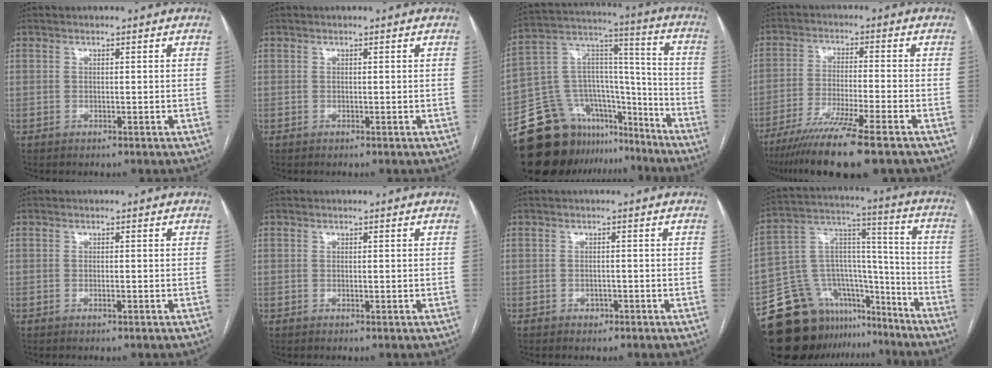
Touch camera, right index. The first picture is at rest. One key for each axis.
{"total": 0.0}
{"total": 21.7, "fx": -16.5, "fy": 12.2, "fz": 7.0, "tx": -0.128, "ty": 0.090, "tz": -0.265}
{"total": 13.5, "fx": -9.5, "fy": -0.2, "fz": 9.6, "tx": -0.177, "ty": -0.040, "tz": -0.161}
{"total": 0.8, "fx": -0.4, "fy": 0.2, "fz": 0.7, "tx": -0.016, "ty": -0.001, "tz": -0.005}
{"total": 0.5, "fx": -0.1, "fy": 0.2, "fz": 0.5, "tx": -0.009, "ty": -0.002, "tz": 0.001}
{"total": 1.2, "fx": -0.7, "fy": 0.8, "fz": 0.4, "tx": -0.005, "ty": 0.003, "tz": -0.010}
{"total": 20.4, "fx": -15.5, "fy": 11.9, "fz": 6.1, "tx": -0.104, "ty": 0.096, "tz": -0.247}